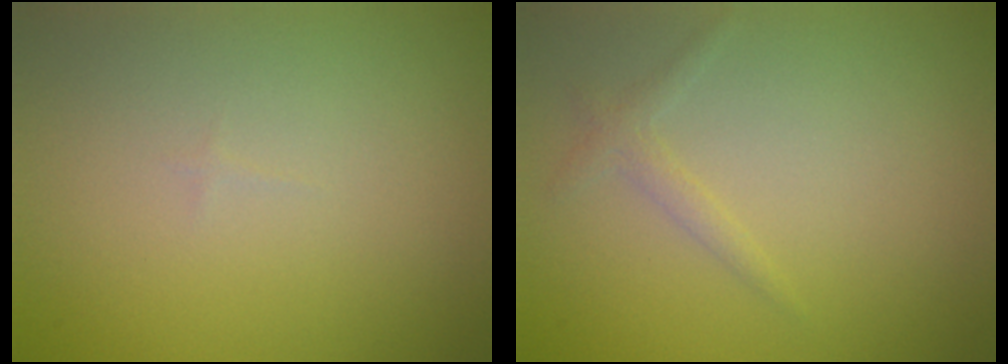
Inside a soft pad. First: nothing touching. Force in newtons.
{"total": 1.0, "press": 1.0, "slide": 0.2}